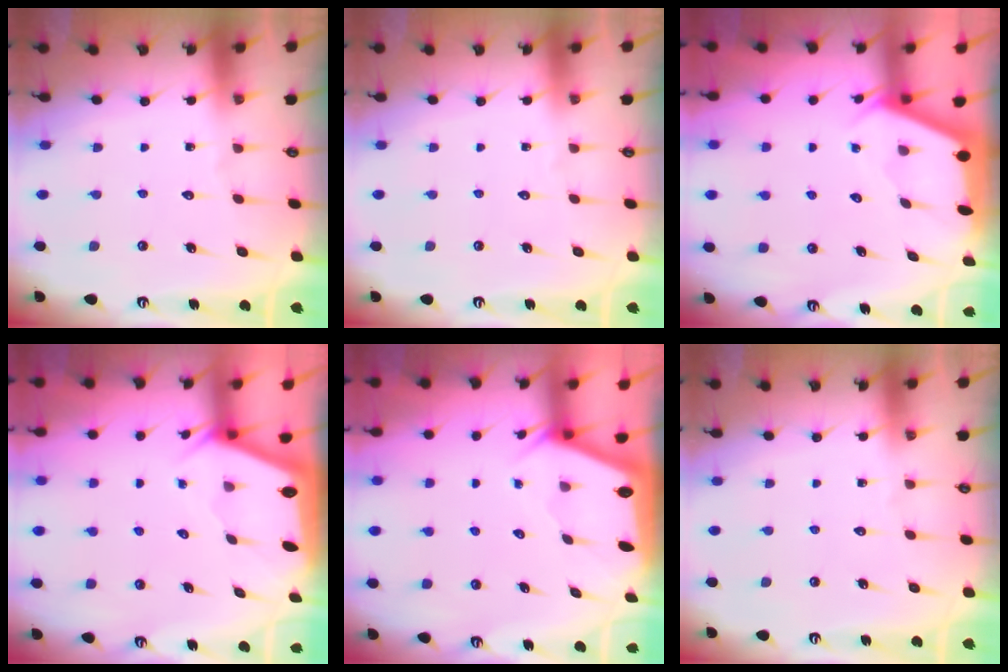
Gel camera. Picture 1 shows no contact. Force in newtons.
{"total": 0.0}
{"total": 2.1, "press": 2.1, "slide": 0.4}
{"total": 1.9, "press": 1.9, "slide": 0.2}
{"total": 1.9, "press": 1.9, "slide": 0.2}
{"total": 0.0}